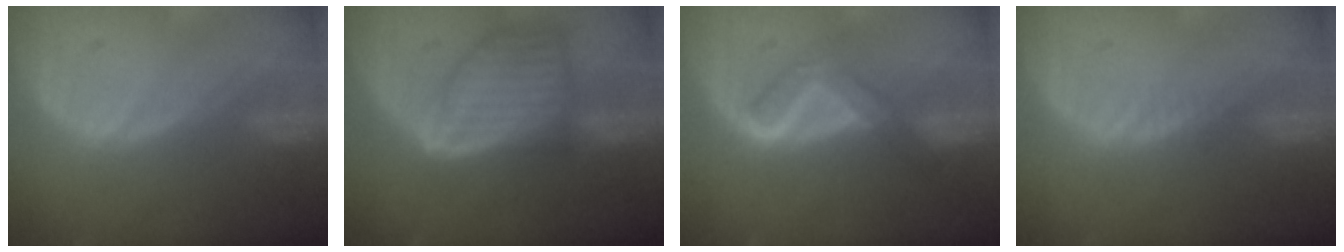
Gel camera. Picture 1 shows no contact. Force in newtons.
{"total": 9.0, "press": 9.0, "slide": 0.6}
{"total": 5.2, "press": 5.2, "slide": 0.4}
{"total": 1.2, "press": 0.9, "slide": 0.8}